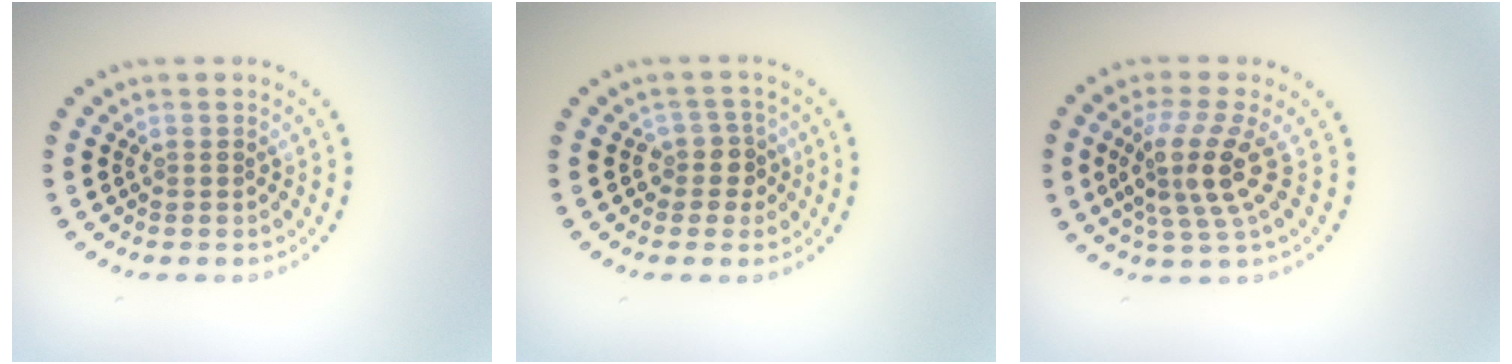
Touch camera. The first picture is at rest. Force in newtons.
{"total": 2.2, "press": 1.6, "slide": 1.5}
{"total": 4.3, "press": 3.3, "slide": 2.8}